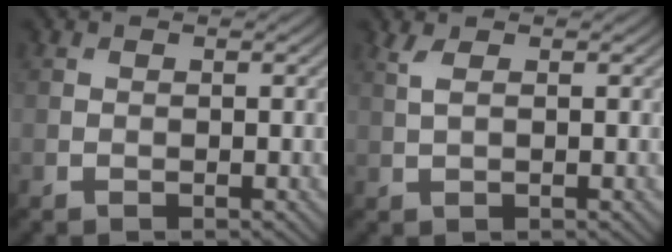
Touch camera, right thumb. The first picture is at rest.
{"total": 1.6, "force": [0.8, 0.5, 1.3], "torque": [-0.041, 0.004, 0.016]}